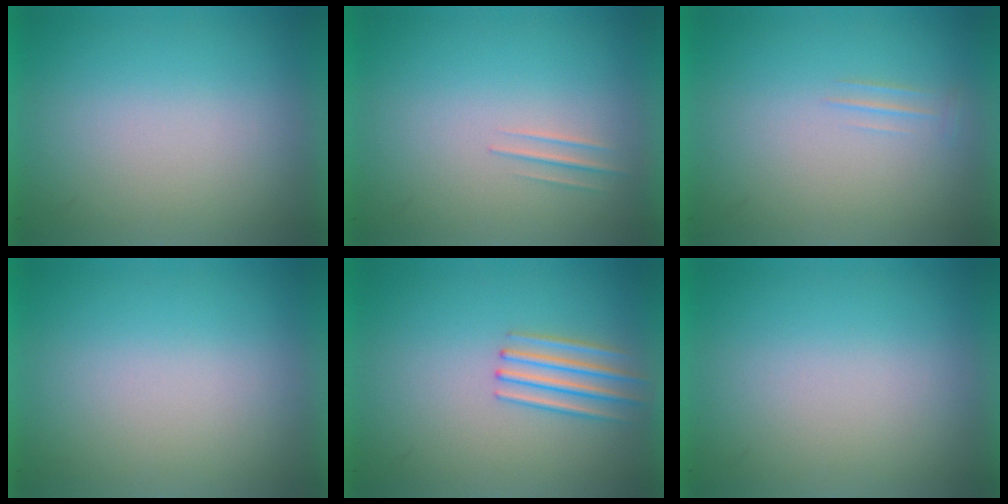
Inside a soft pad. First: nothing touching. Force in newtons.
{"total": 1.1}
{"total": 2.0}
{"total": 0.0}
{"total": 2.1}
{"total": 0.0}